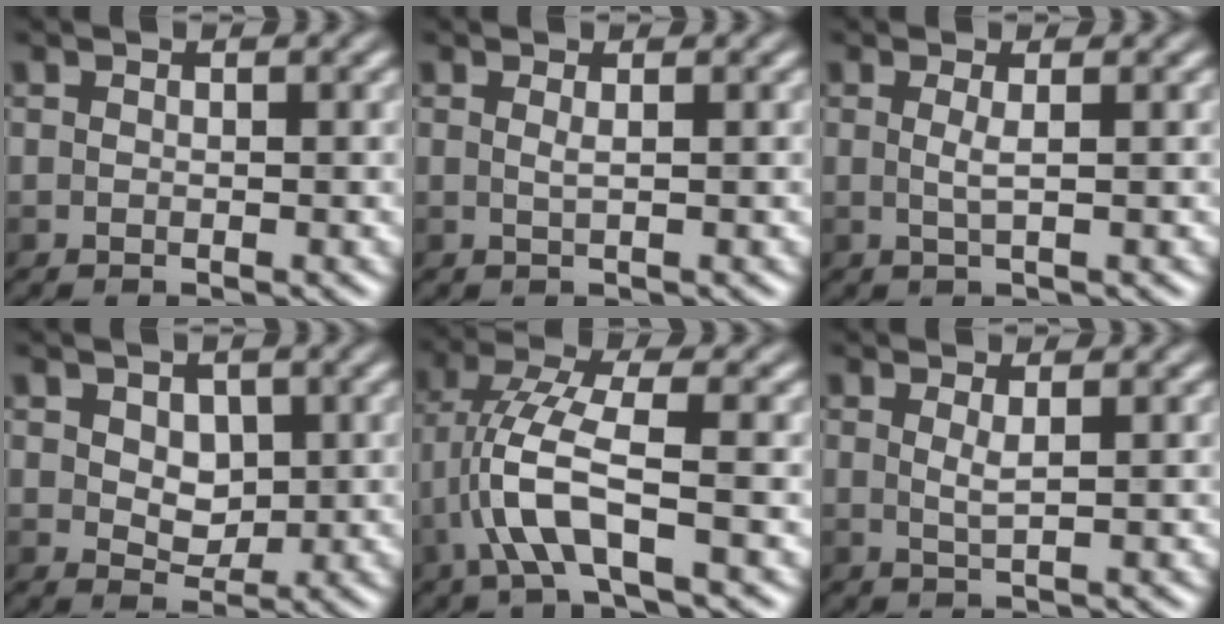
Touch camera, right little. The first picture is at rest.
{"total": 0.7, "force": [0.3, 0.1, 0.7], "torque": [-0.008, 0.000, 0.003]}
{"total": 0.9, "force": [0.1, -0.3, 0.9], "torque": [-0.022, 0.002, 0.004]}
{"total": 3.5, "force": [1.0, 2.5, 2.2], "torque": [-0.032, 0.002, 0.012]}
{"total": 5.0, "force": [-1.7, 0.9, 4.6], "torque": [-0.103, 0.016, -0.035]}
{"total": 1.1, "force": [0.4, 0.1, 1.1], "torque": [-0.025, 0.002, 0.012]}